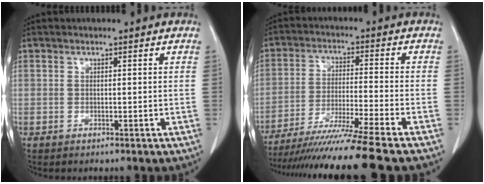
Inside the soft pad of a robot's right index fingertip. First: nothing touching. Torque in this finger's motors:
{"motor_torque": [1.47, -0.66, 0.89, 0.21]}